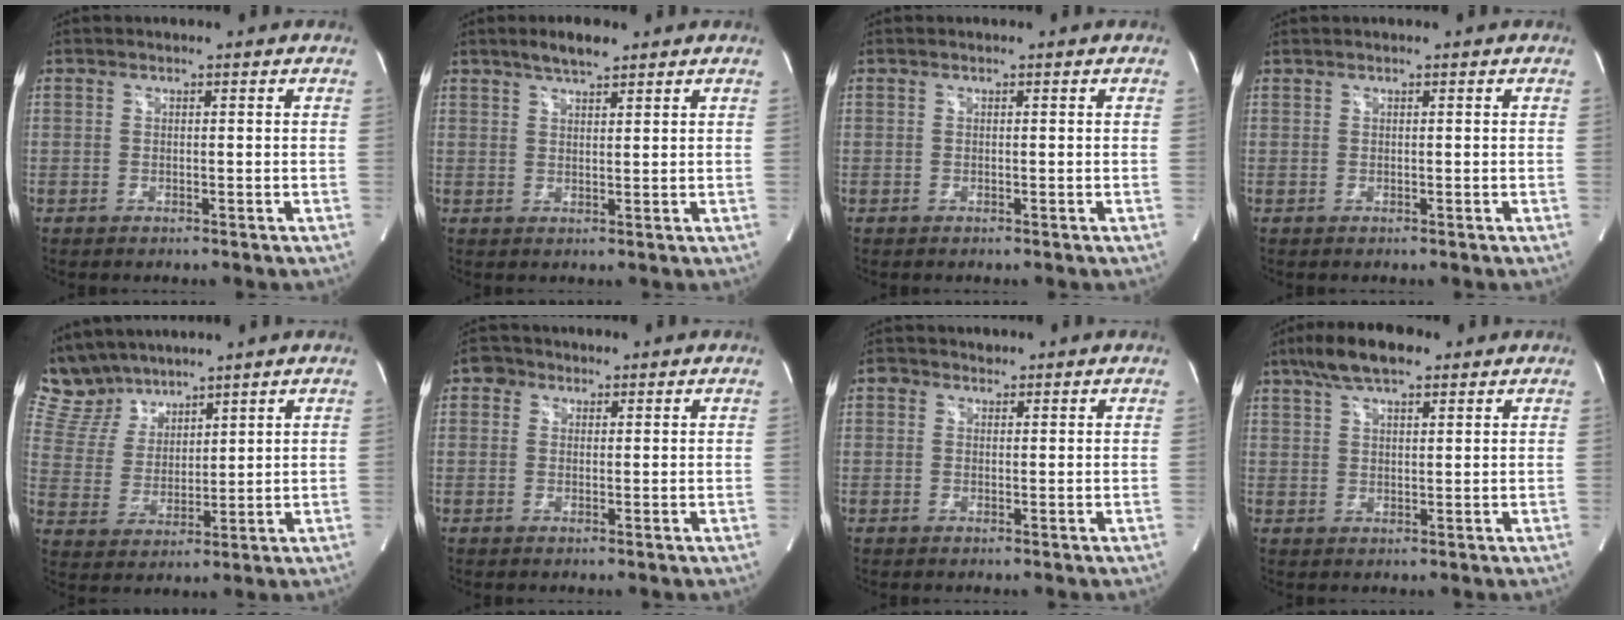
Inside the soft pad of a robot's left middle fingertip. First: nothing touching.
{"total": 3.6, "force": [2.9, 0.5, 2.0], "torque": [-0.046, 0.004, 0.054]}
{"total": 0.0}
{"total": 0.0}
{"total": 9.0, "force": [8.3, 3.3, 1.3], "torque": [-0.046, 0.017, 0.180]}
{"total": 2.4, "force": [1.3, 1.9, 0.6], "torque": [-0.011, 0.008, 0.016]}
{"total": 1.6, "force": [1.0, 1.3, 0.2], "torque": [-0.002, 0.006, 0.012]}
{"total": 8.0, "force": [5.6, 2.5, 5.1], "torque": [-0.101, 0.019, 0.099]}